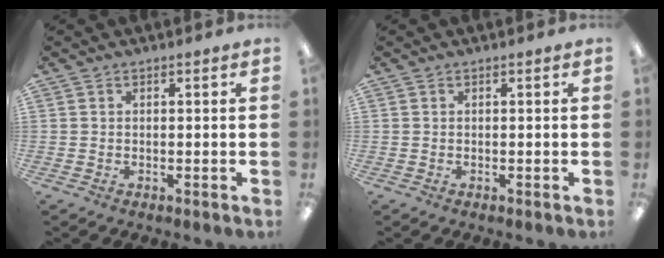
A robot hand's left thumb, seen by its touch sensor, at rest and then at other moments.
{"total": 0.0}